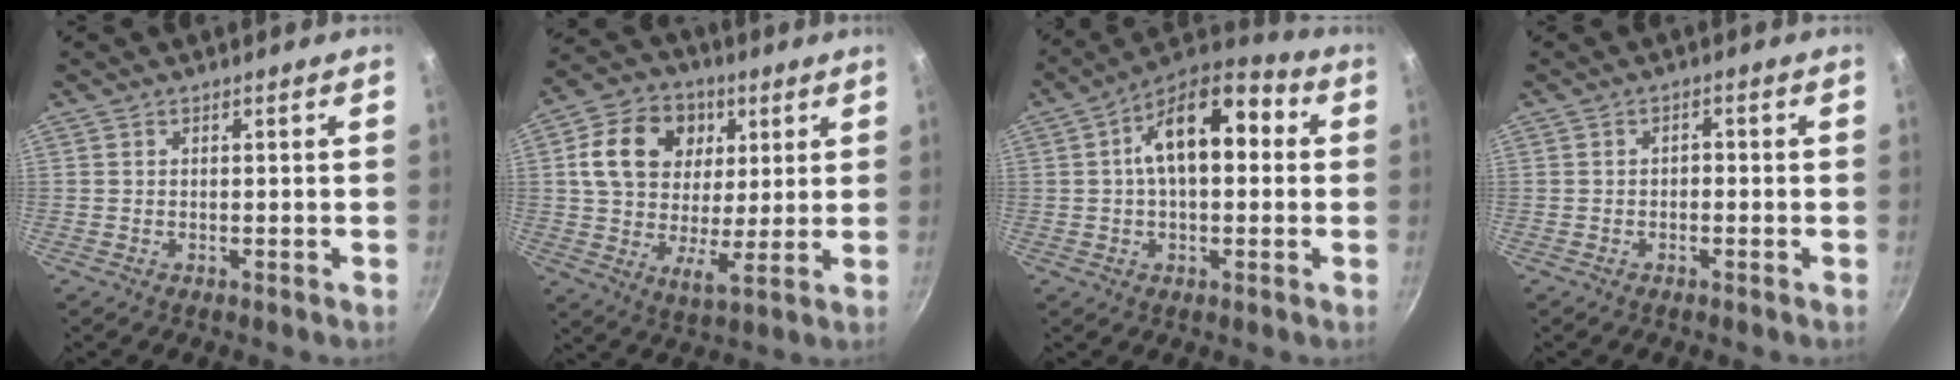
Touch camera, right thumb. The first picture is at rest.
{"total": 16.0, "force": [5.0, 11.9, 9.5], "torque": [-0.143, -0.008, 0.074]}
{"total": 15.7, "force": [2.4, 8.9, 12.7], "torque": [-0.168, 0.035, 0.020]}
{"total": 1.4, "force": [-0.5, 0.9, 0.9], "torque": [-0.011, 0.010, -0.008]}